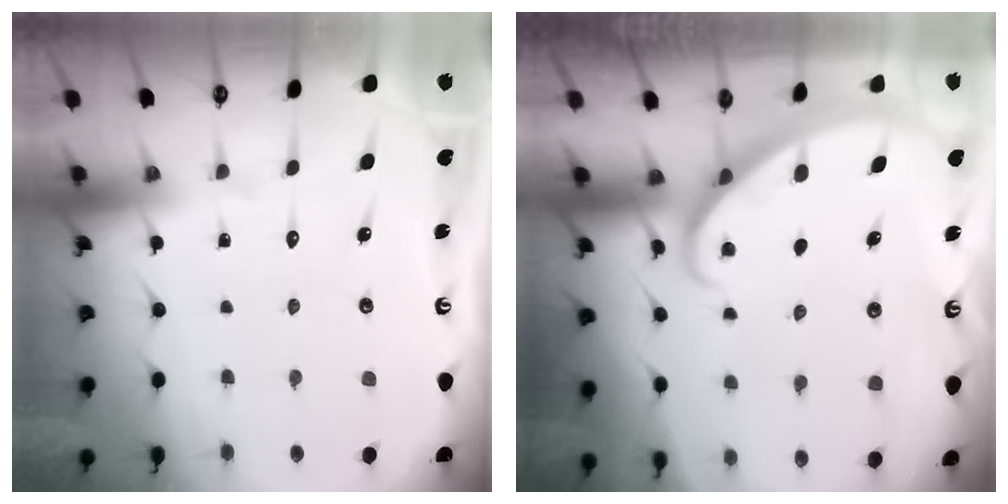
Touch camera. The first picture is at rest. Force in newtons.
{"total": 1.9, "press": 1.9, "slide": 0.2}